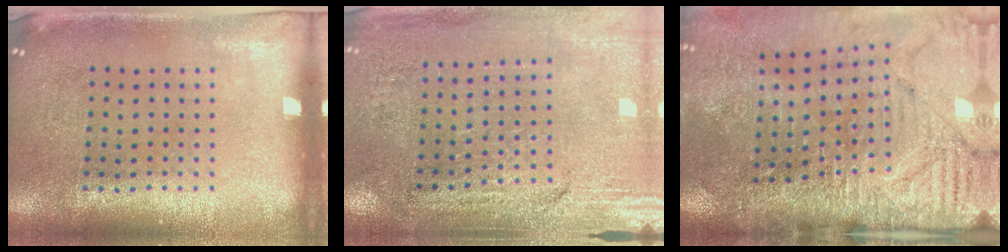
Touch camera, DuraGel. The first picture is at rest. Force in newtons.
{"total": 3.1, "press": 3.0, "slide": 0.3}
{"total": 4.0, "press": 3.6, "slide": 1.7}